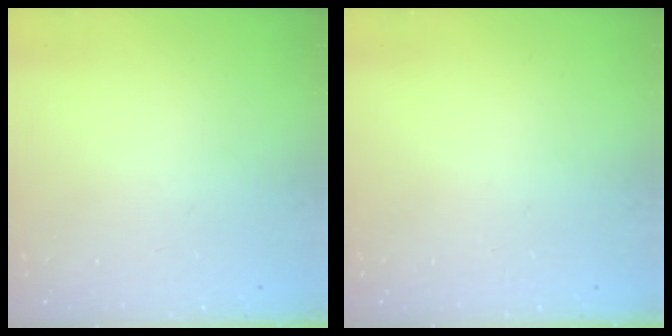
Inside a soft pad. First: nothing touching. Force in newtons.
{"total": 0.0}